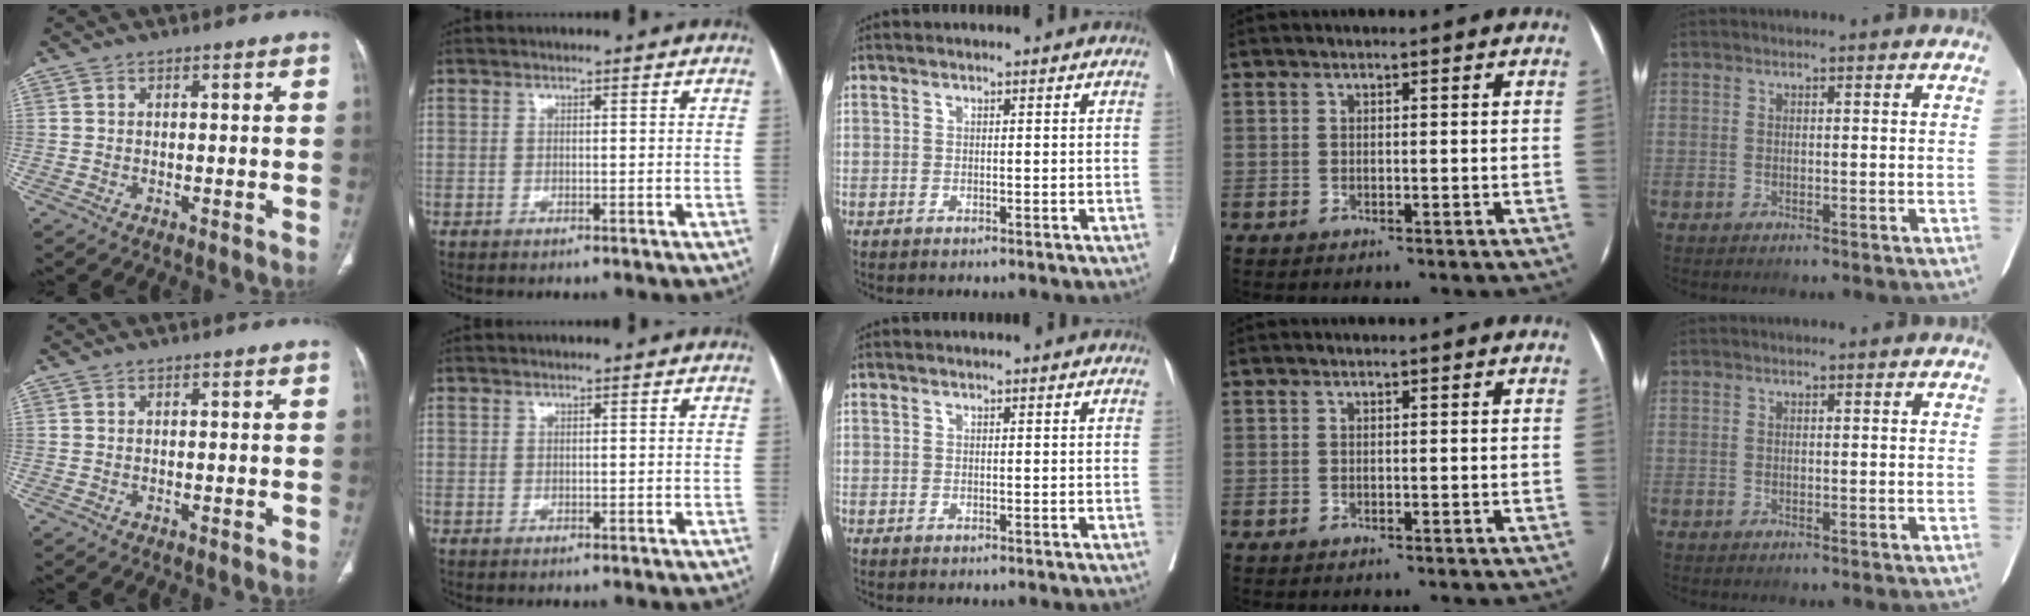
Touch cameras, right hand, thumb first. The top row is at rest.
{}